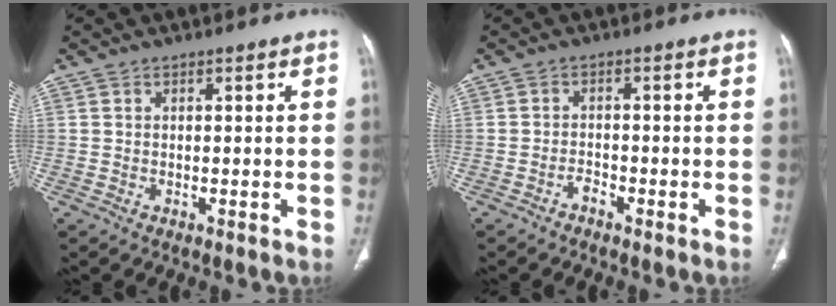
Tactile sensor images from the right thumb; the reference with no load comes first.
{"total": 1.5, "force": [-1.3, 0.5, 0.6], "torque": [-0.012, 0.009, -0.024]}